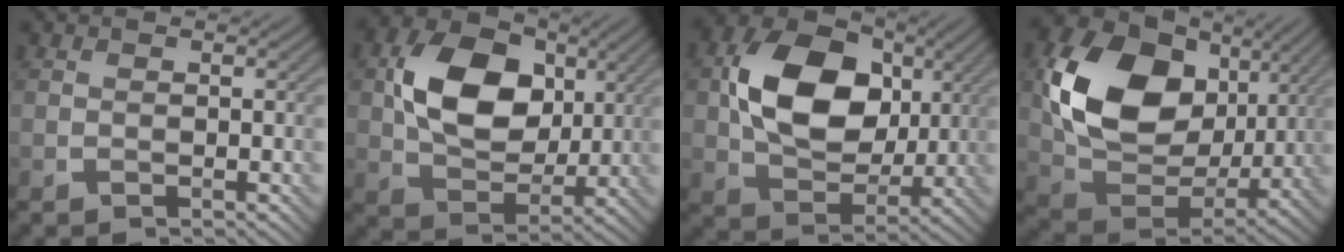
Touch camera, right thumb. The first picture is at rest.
{"total": 11.9, "force": [2.4, 8.5, 8.0], "torque": [-0.159, 0.008, 0.041]}
{"total": 13.6, "force": [2.3, 9.9, 9.1], "torque": [-0.179, 0.007, 0.044]}
{"total": 16.7, "force": [4.1, 12.3, 10.6], "torque": [-0.225, 0.002, 0.086]}